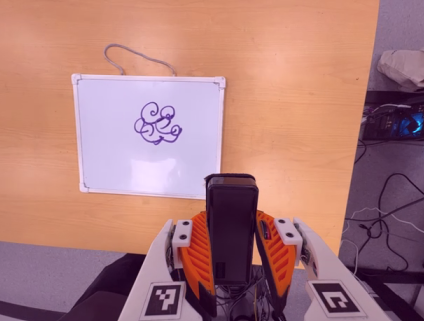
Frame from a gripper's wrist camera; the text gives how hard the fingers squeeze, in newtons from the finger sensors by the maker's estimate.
{"total": 5.9, "left": 3.7, "right": 8.1}